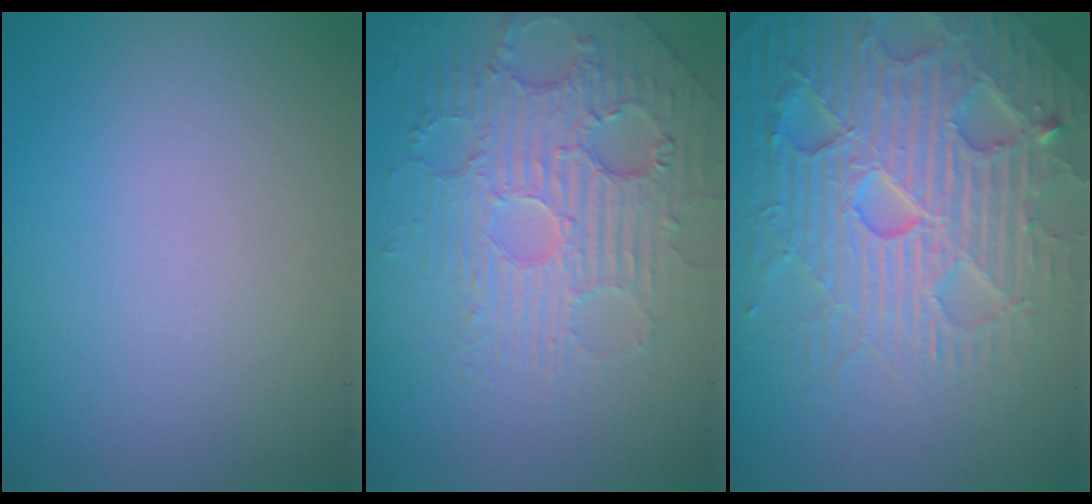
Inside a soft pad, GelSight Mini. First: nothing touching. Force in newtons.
{"total": 4.3, "press": 4.0, "slide": 1.8}
{"total": 7.4, "press": 7.3, "slide": 1.5}